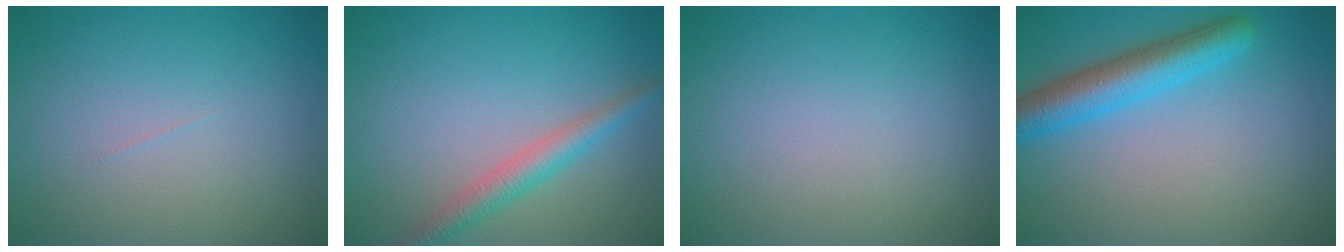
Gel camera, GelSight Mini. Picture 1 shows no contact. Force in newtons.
{"total": 2.9, "press": 2.9, "slide": 0.1}
{"total": 0.0}
{"total": 5.0, "press": 5.0, "slide": 0.3}